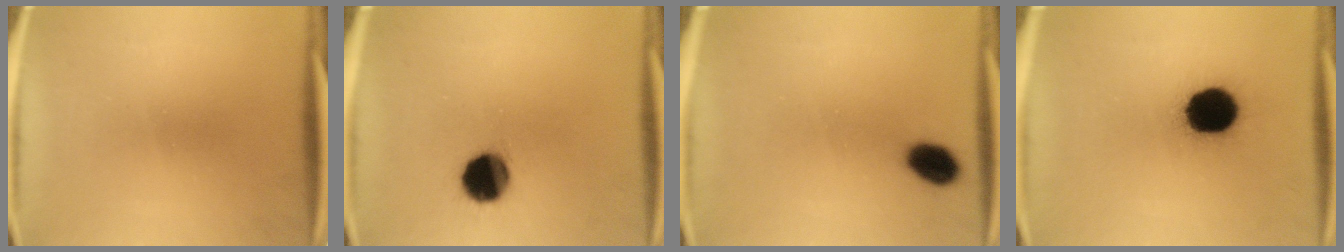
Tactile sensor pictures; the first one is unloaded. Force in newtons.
{"total": 11.2}
{"total": 6.2}
{"total": 16.2}